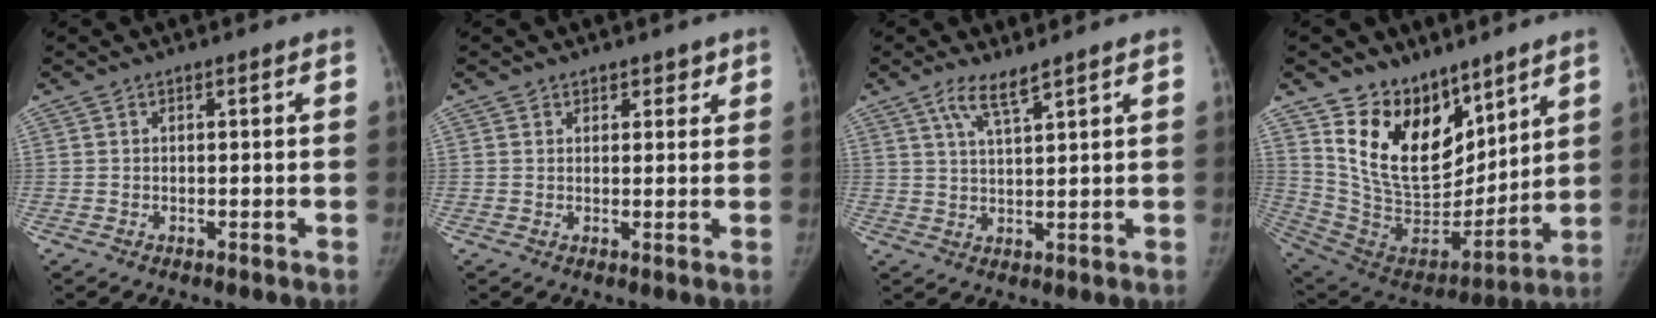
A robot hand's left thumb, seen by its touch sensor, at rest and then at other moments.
{"total": 2.2, "force": [1.6, 1.5, 0.3], "torque": [0.021, -0.007, 0.015]}
{"total": 4.7, "force": [3.3, 0.6, 3.3], "torque": [-0.069, -0.015, 0.068]}
{"total": 19.0, "force": [12.4, 11.4, 8.9], "torque": [-0.103, -0.078, 0.240]}